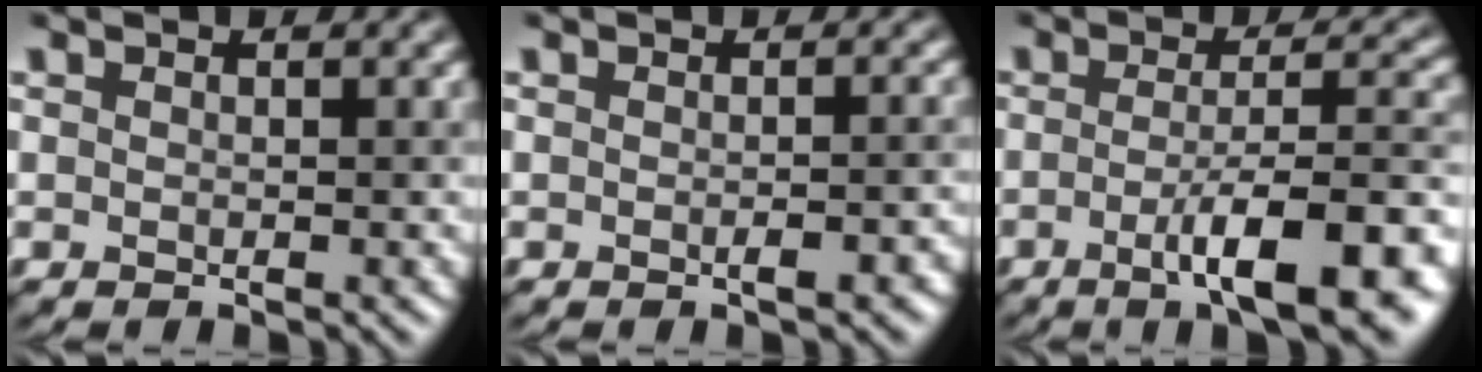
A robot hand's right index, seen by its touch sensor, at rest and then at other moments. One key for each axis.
{"total": 1.7, "fx": -0.6, "fy": 0.4, "fz": 1.5, "tx": -0.020, "ty": -0.001, "tz": -0.007}
{"total": 9.9, "fx": -3.4, "fy": 2.5, "fz": 9.0, "tx": -0.121, "ty": -0.003, "tz": -0.048}